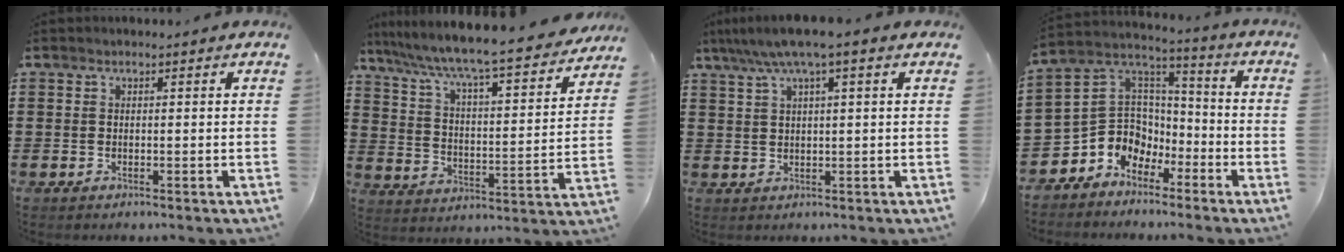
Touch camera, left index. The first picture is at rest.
{"total": 6.9, "force": [6.1, -0.3, 3.1], "torque": [-0.090, -0.051, 0.093]}
{"total": 4.6, "force": [2.5, 0.0, 3.9], "torque": [-0.079, 0.002, 0.043]}
{"total": 7.6, "force": [-3.7, 6.6, 0.5], "torque": [-0.049, -0.007, -0.072]}